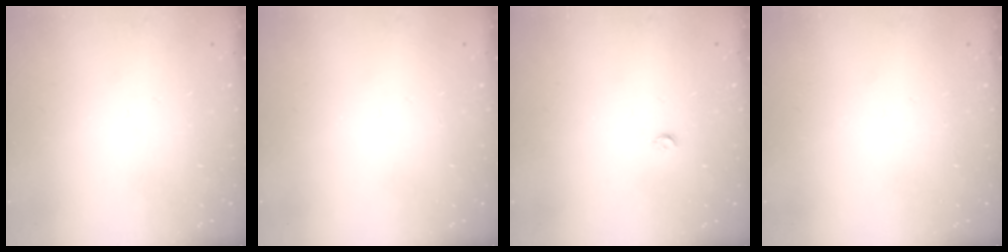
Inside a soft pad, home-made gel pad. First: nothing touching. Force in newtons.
{"total": 0.0}
{"total": 2.9, "press": 2.8, "slide": 0.5}
{"total": 0.0}